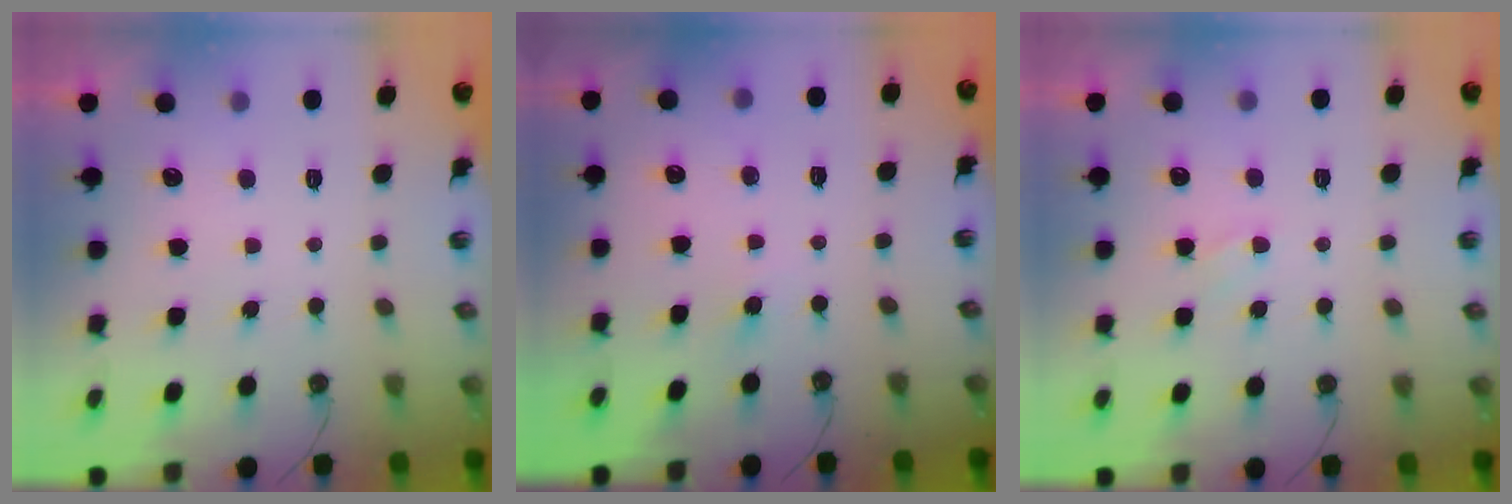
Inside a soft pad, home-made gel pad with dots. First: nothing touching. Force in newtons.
{"total": 3.9, "press": 3.9, "slide": 0.5}
{"total": 2.2, "press": 2.2, "slide": 0.3}